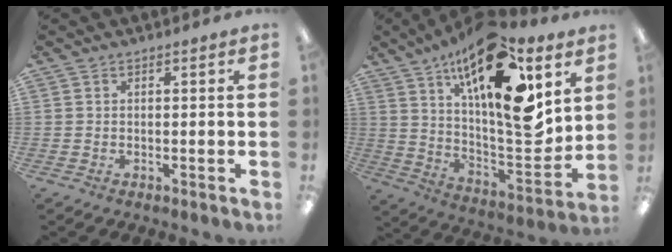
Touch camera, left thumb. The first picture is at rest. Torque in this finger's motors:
{"motor_torque": [2.51, 2.50, 2.31, -0.46, 0.24]}